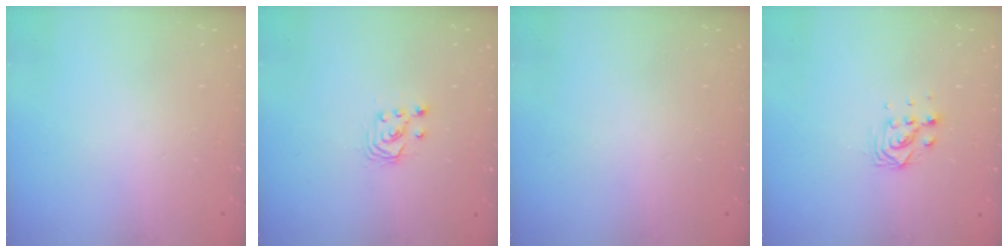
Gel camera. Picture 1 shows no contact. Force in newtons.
{"total": 2.9, "press": 2.9, "slide": 0.2}
{"total": 0.0}
{"total": 5.3, "press": 5.2, "slide": 0.2}